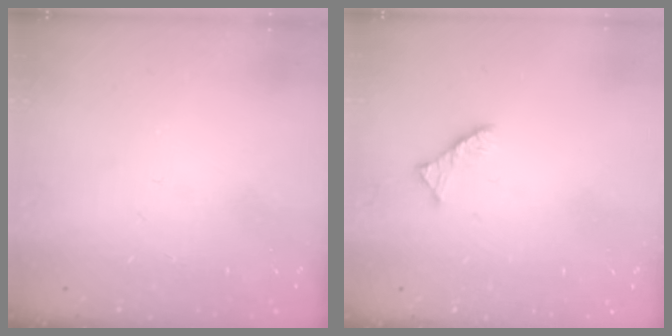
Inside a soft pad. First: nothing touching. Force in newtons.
{"total": 3.0, "press": 3.0, "slide": 0.5}